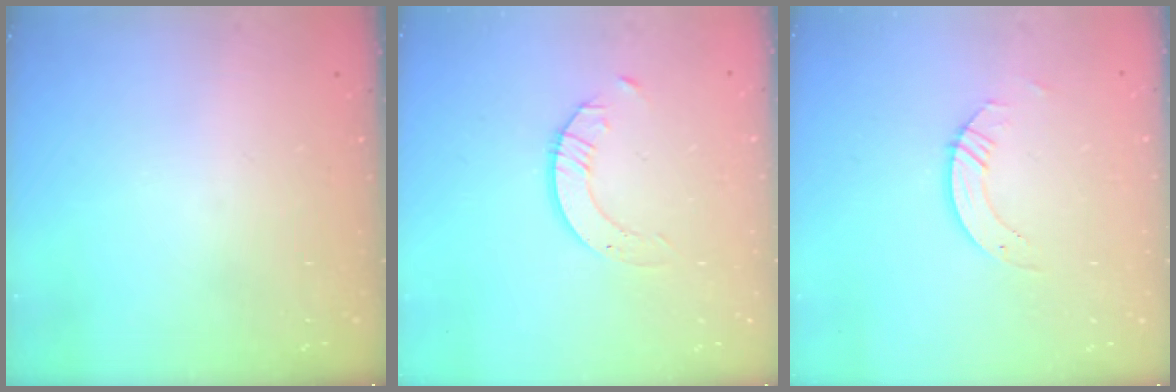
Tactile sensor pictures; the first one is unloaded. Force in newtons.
{"total": 2.0, "press": 2.0, "slide": 0.2}
{"total": 3.4, "press": 3.4, "slide": 0.1}